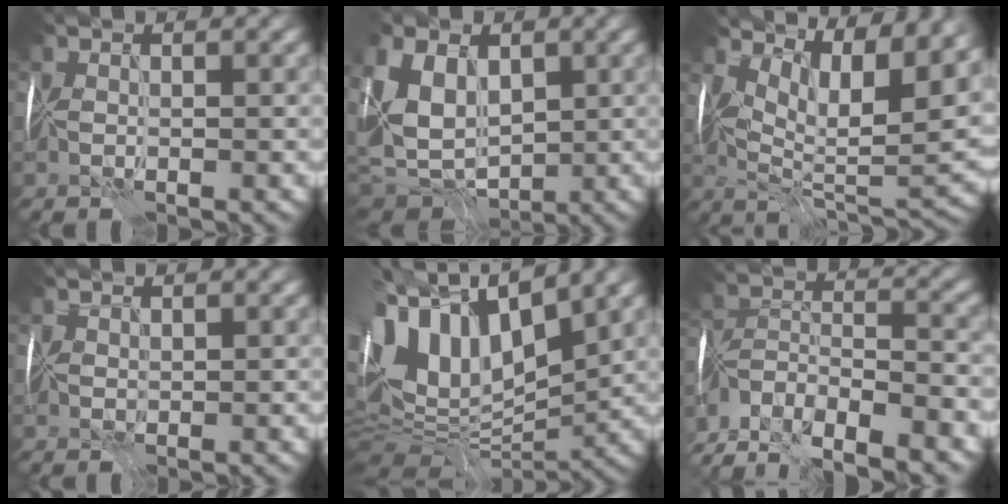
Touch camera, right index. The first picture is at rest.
{"total": 9.2, "force": [0.9, 6.6, 6.3], "torque": [-0.140, -0.001, 0.015]}
{"total": 11.9, "force": [5.4, 4.9, 9.4], "torque": [-0.142, -0.004, 0.093]}
{"total": 1.6, "force": [1.4, 0.6, 0.3], "torque": [-0.009, 0.009, 0.024]}
{"total": 13.7, "force": [3.2, 7.3, 11.1], "torque": [-0.237, 0.028, 0.055]}
{"total": 9.9, "force": [-7.8, 3.5, 4.9], "torque": [-0.091, 0.009, -0.132]}